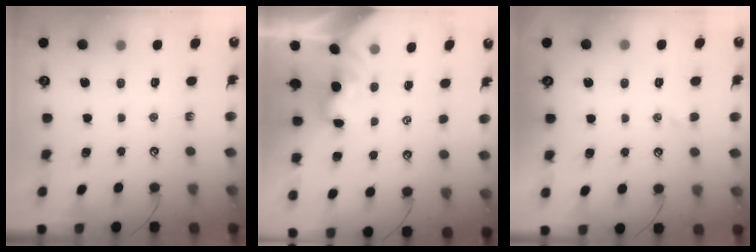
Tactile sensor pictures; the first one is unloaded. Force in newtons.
{"total": 2.0, "press": 1.9, "slide": 0.4}
{"total": 0.8, "press": 0.7, "slide": 0.5}